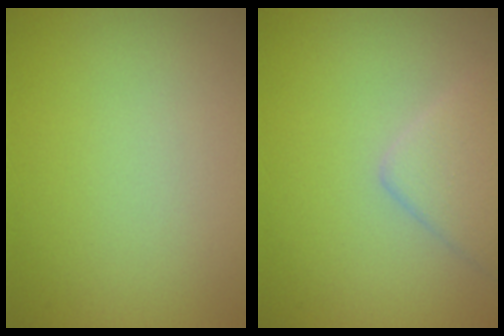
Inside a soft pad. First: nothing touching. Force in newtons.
{"total": 3.2, "press": 3.2, "slide": 0.1}